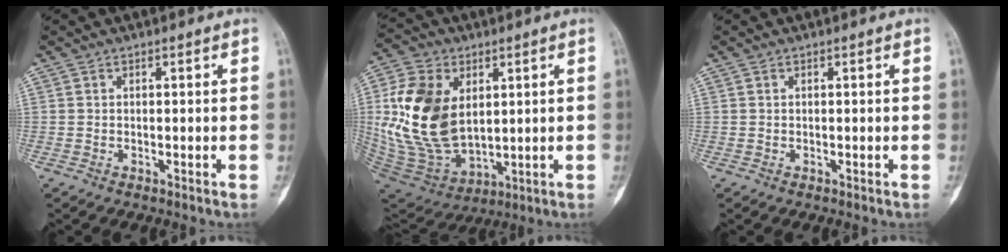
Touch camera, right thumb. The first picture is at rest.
{"total": 19.6, "force": [3.2, 12.9, 14.3], "torque": [-0.273, -0.020, 0.076]}
{"total": 0.0}